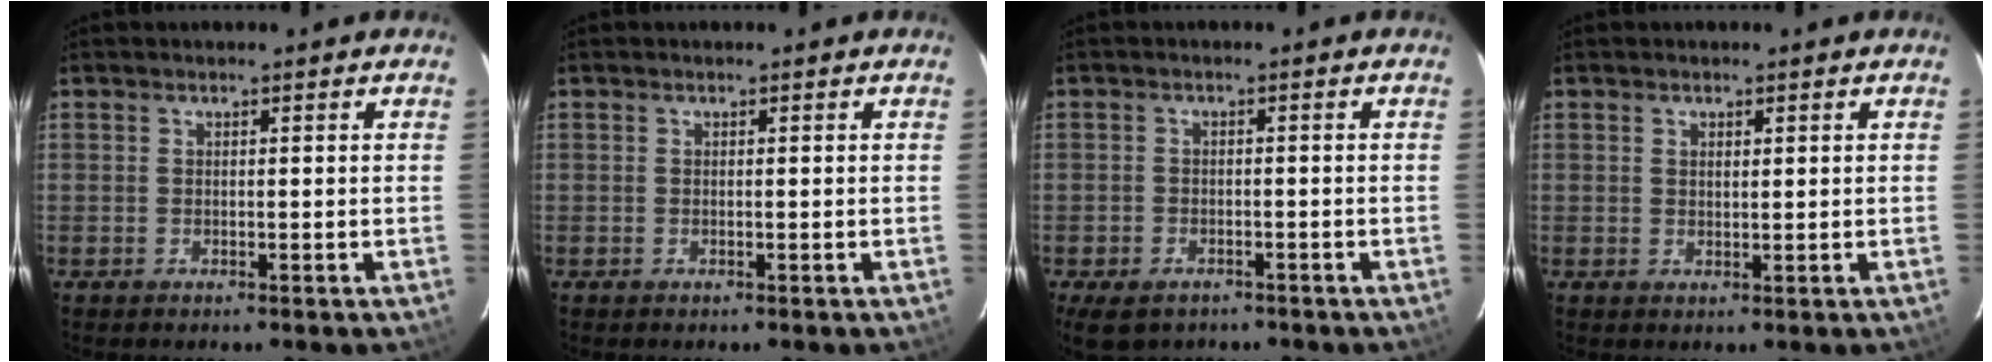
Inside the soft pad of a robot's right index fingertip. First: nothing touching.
{"total": 0.0}
{"total": 7.0, "force": [-4.7, 4.2, 3.0], "torque": [-0.073, -0.011, -0.071]}
{"total": 1.2, "force": [0.6, 0.7, 0.8], "torque": [-0.013, 0.002, 0.010]}